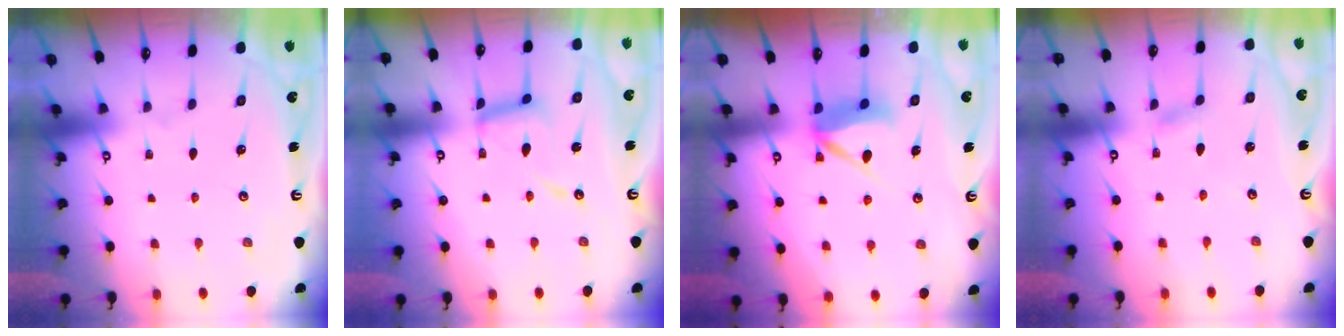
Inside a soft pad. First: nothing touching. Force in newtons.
{"total": 11.5, "press": 11.5, "slide": 1.0}
{"total": 6.7, "press": 6.7, "slide": 0.5}
{"total": 2.1, "press": 2.1, "slide": 0.2}